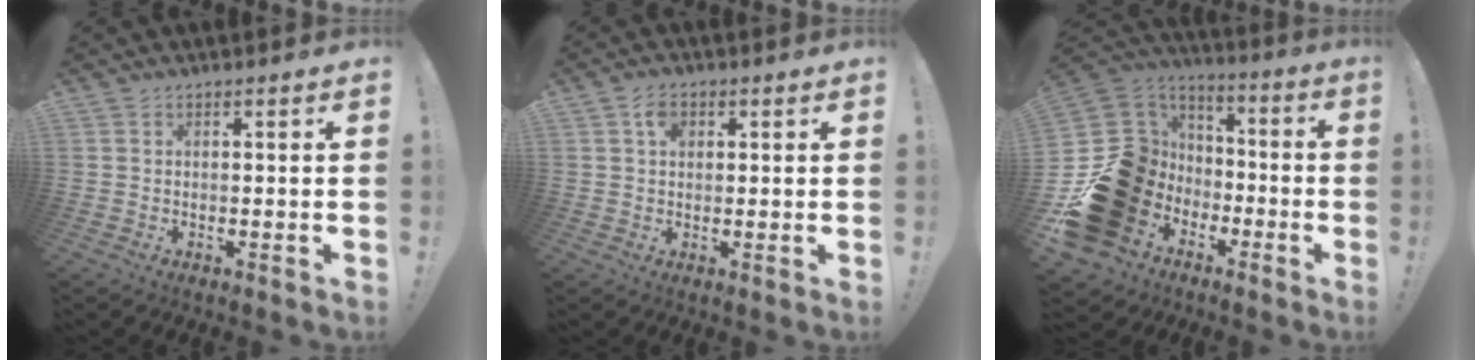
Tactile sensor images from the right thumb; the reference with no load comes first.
{"total": 4.0, "force": [1.3, 3.0, 2.3], "torque": [-0.028, 0.001, 0.020]}
{"total": 26.4, "force": [-7.4, 21.5, 13.3], "torque": [-0.196, 0.013, -0.047]}